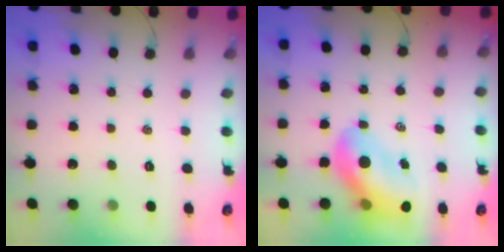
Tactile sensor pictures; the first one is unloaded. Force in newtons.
{"total": 12.4, "press": 11.8, "slide": 3.9}